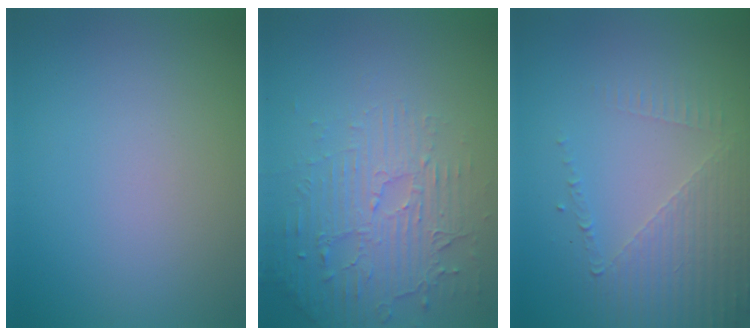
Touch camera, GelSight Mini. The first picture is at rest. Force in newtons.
{"total": 4.8, "press": 3.3, "slide": 3.4}
{"total": 4.9, "press": 2.9, "slide": 3.9}